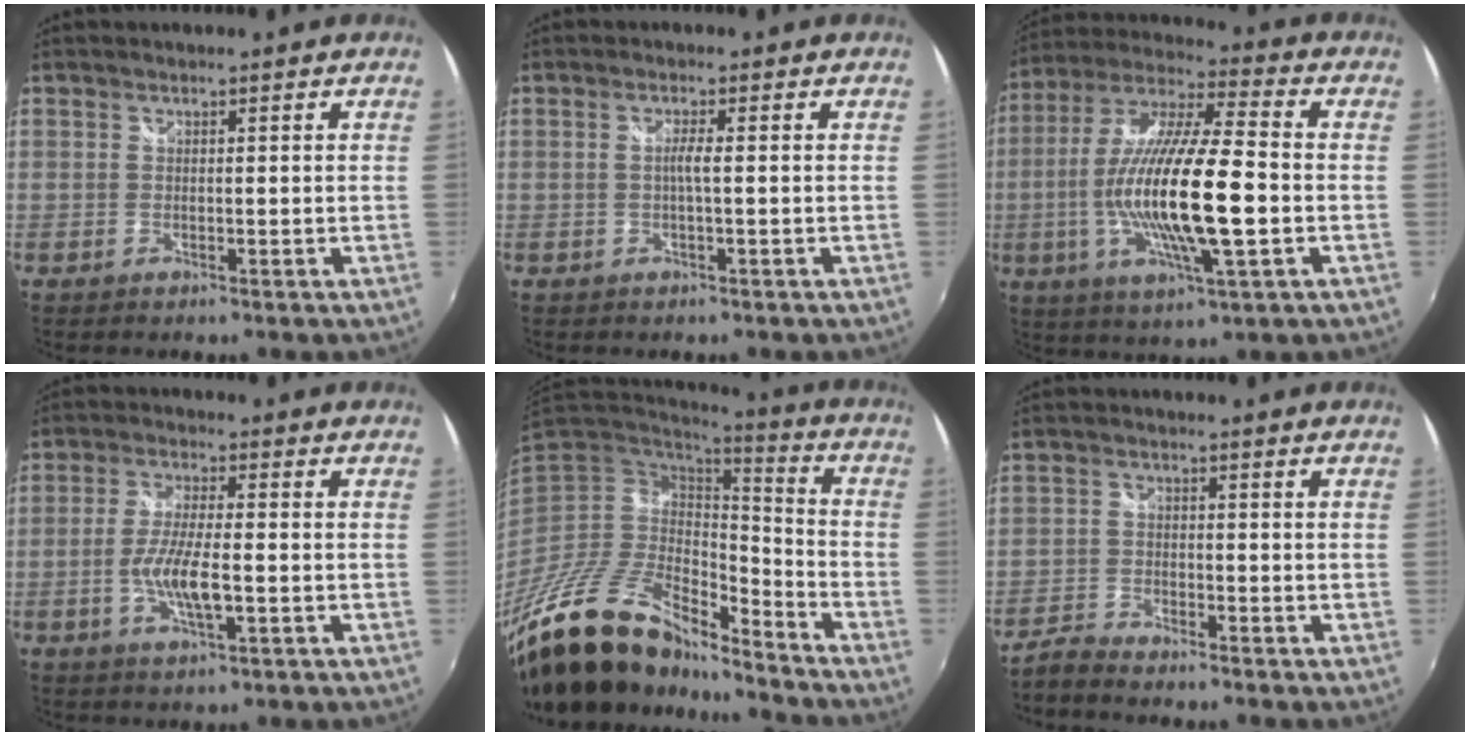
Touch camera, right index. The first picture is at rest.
{"total": 1.6, "force": [-0.3, -0.3, 1.6], "torque": [-0.028, 0.001, -0.007]}
{"total": 20.0, "force": [-3.4, 3.2, 19.4], "torque": [-0.367, -0.015, -0.063]}
{"total": 8.0, "force": [-2.0, 1.8, 7.5], "torque": [-0.149, -0.007, -0.038]}
{"total": 21.0, "force": [-16.4, 7.2, 10.9], "torque": [-0.218, -0.027, -0.297]}
{"total": 3.8, "force": [-3.6, 0.8, 0.9], "torque": [-0.028, -0.006, -0.076]}